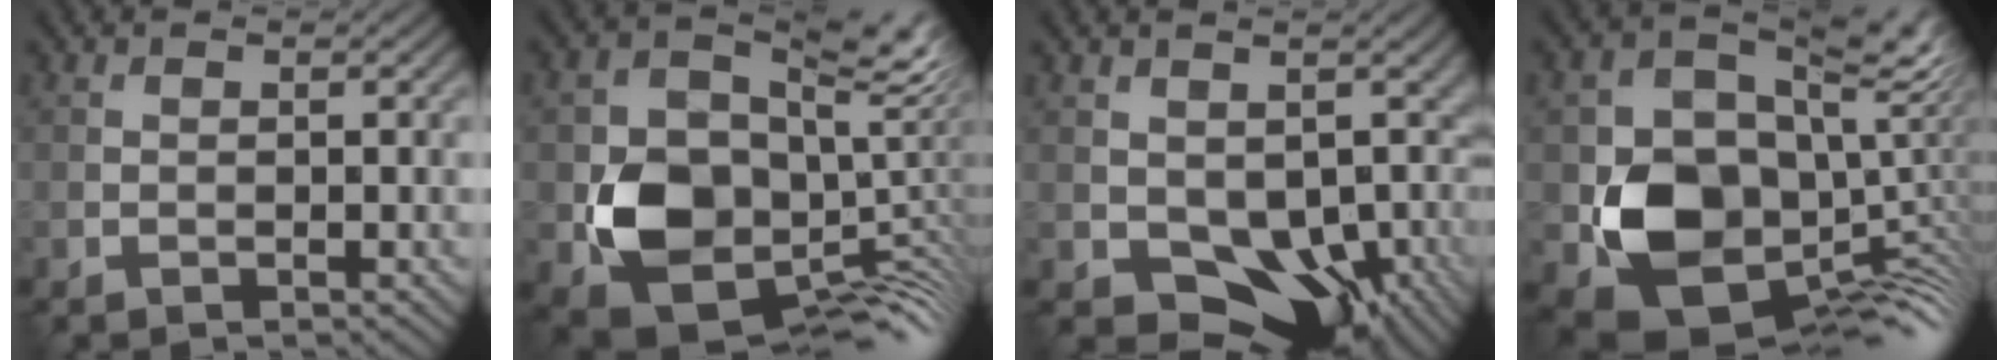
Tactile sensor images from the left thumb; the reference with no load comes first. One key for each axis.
{"total": 12.9, "fx": -0.5, "fy": 10.2, "fz": 8.0, "tx": -0.133, "ty": -0.044, "tz": -0.002}
{"total": 12.4, "fx": -1.1, "fy": 9.2, "fz": 8.1, "tx": -0.134, "ty": -0.048, "tz": -0.007}
{"total": 14.3, "fx": -0.9, "fy": 11.4, "fz": 8.5, "tx": -0.142, "ty": -0.042, "tz": -0.006}